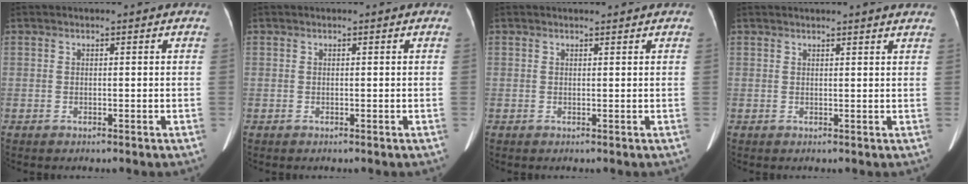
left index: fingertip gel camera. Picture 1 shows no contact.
{"total": 0.0}
{"total": 0.7, "force": [0.7, 0.0, 0.1], "torque": [-0.009, 0.002, 0.012]}
{"total": 6.2, "force": [5.8, 0.0, 2.2], "torque": [-0.028, 0.016, 0.050]}